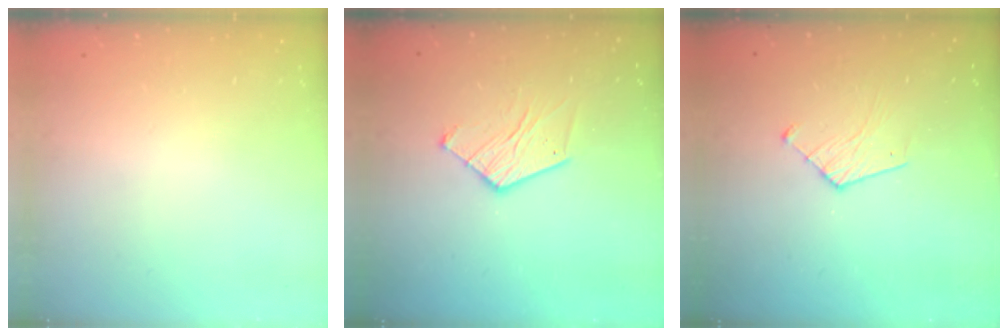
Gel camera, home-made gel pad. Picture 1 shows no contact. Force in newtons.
{"total": 9.9, "press": 9.9, "slide": 0.8}
{"total": 7.2, "press": 7.2, "slide": 0.5}